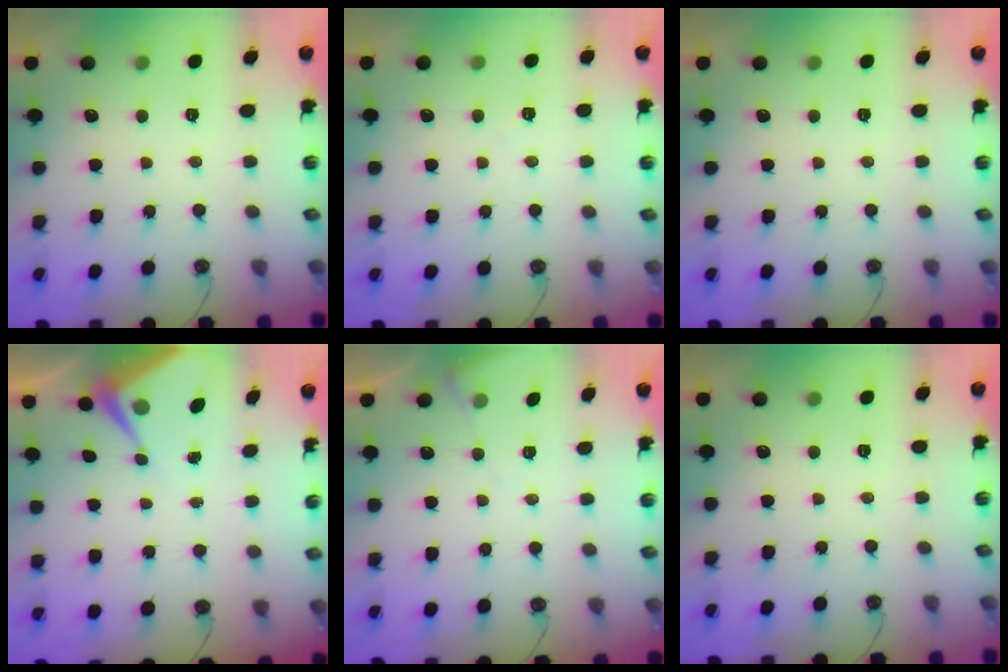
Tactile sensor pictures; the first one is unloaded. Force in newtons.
{"total": 4.7, "press": 4.7, "slide": 0.7}
{"total": 0.0}
{"total": 6.2, "press": 6.2, "slide": 0.7}
{"total": 5.8, "press": 5.8, "slide": 0.7}
{"total": 0.0}